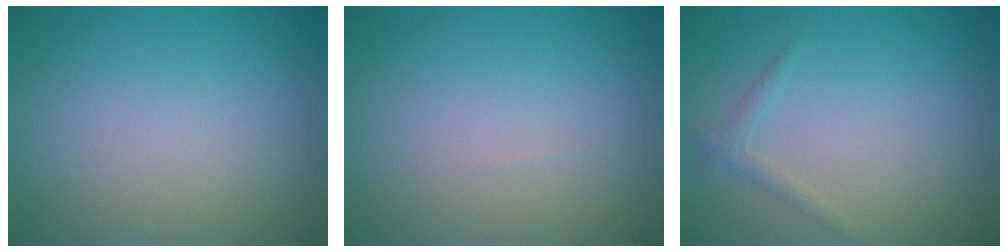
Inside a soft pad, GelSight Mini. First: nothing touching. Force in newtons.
{"total": 0.0}
{"total": 1.1, "press": 1.1, "slide": 0.1}